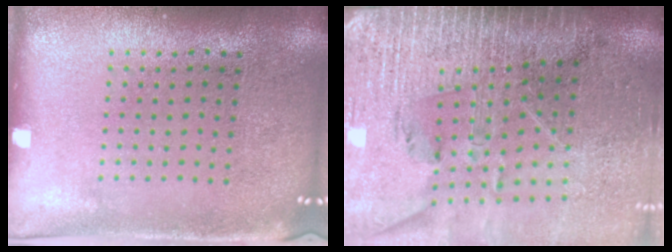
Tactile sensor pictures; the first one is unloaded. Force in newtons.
{"total": 4.0, "press": 3.4, "slide": 2.0}